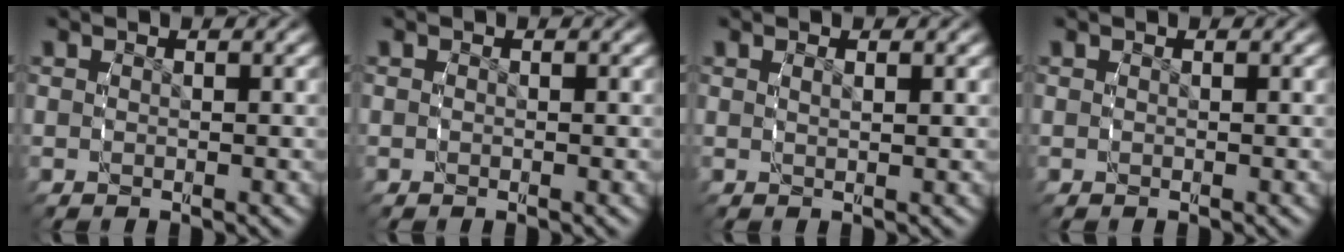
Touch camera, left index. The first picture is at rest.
{"total": 0.0}
{"total": 0.8, "force": [0.4, -0.5, 0.5], "torque": [-0.009, -0.003, 0.012]}
{"total": 0.0}